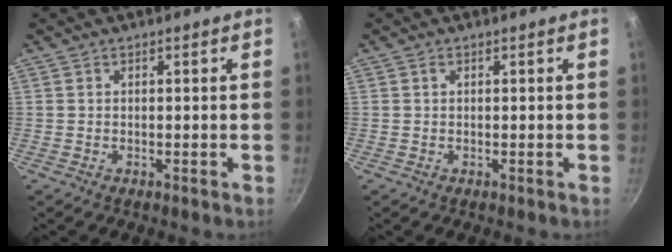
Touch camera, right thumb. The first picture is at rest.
{"total": 0.6, "force": [0.2, 0.4, 0.4], "torque": [-0.008, 0.003, 0.004]}